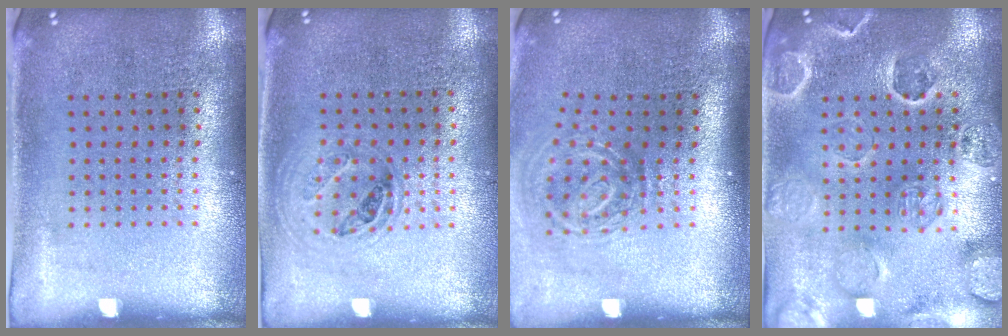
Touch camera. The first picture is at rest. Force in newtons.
{"total": 1.1, "press": 0.9, "slide": 0.5}
{"total": 2.1, "press": 1.3, "slide": 1.6}
{"total": 2.8, "press": 2.7, "slide": 0.6}